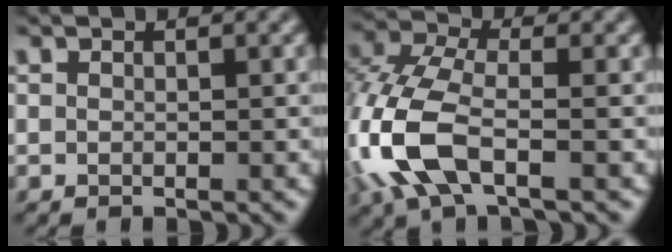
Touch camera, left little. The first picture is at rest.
{"total": 8.1, "force": [-3.1, 3.8, 6.5], "torque": [-0.173, 0.004, -0.075]}